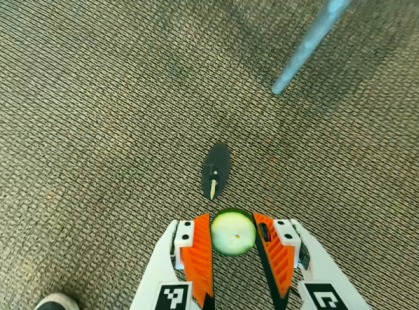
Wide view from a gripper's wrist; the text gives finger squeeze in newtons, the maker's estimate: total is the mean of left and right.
{"total": 7.3, "left": 7.4, "right": 7.2}